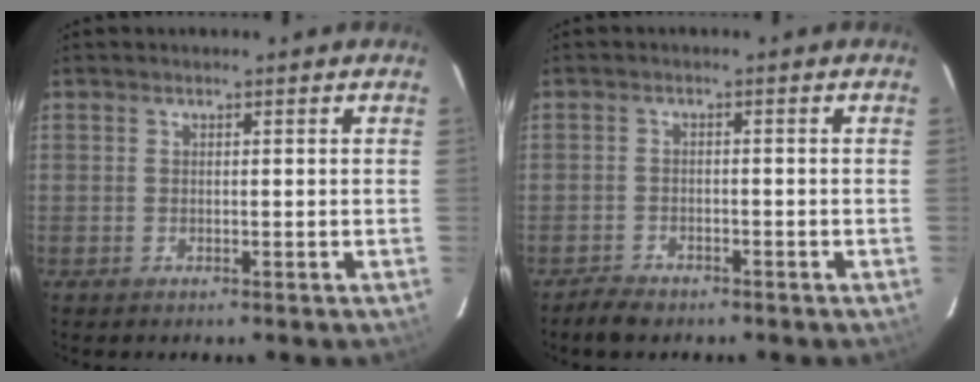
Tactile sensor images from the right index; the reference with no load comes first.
{"total": 3.6, "force": [-3.0, 1.5, 1.2], "torque": [-0.037, 0.002, -0.053]}